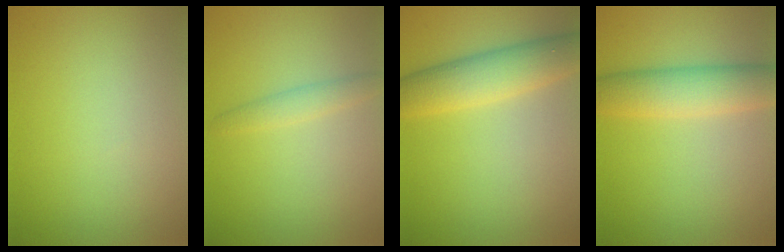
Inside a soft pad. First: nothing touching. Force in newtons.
{"total": 1.5, "press": 1.5, "slide": 0.0}
{"total": 5.5, "press": 5.5, "slide": 0.1}
{"total": 5.1, "press": 5.1, "slide": 0.4}